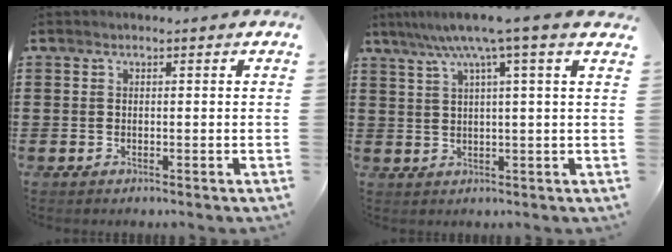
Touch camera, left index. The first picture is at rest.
{"total": 6.5, "force": [3.9, -0.7, 5.2], "torque": [-0.112, -0.005, 0.062]}